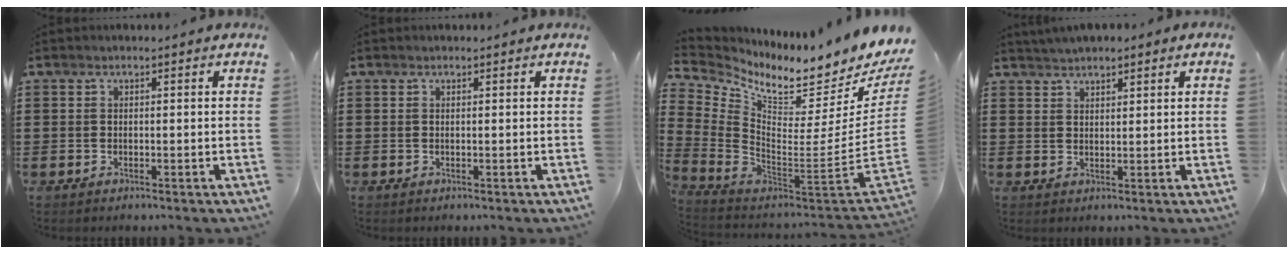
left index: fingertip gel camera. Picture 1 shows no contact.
{"total": 0.0}
{"total": 6.3, "force": [5.0, 1.2, 3.8], "torque": [-0.089, -0.061, 0.073]}
{"total": 2.2, "force": [2.1, 0.4, 0.4], "torque": [-0.013, 0.004, 0.040]}